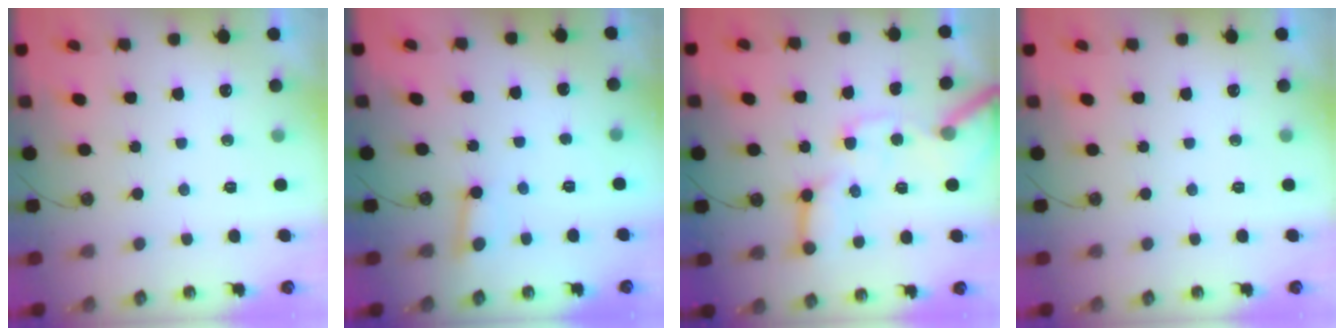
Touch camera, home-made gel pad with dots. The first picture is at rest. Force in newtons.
{"total": 2.8, "press": 2.7, "slide": 0.6}
{"total": 15.6, "press": 15.5, "slide": 2.2}
{"total": 0.0}